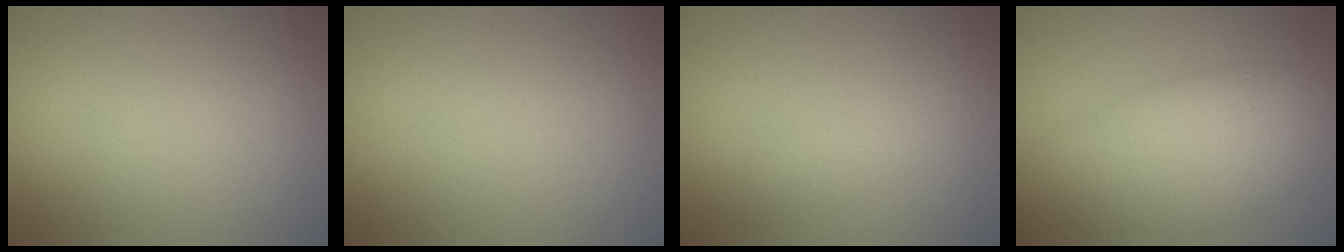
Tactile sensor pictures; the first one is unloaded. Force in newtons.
{"total": 0.0}
{"total": 1.3, "press": 1.3, "slide": 0.0}
{"total": 10.6, "press": 10.6, "slide": 0.3}